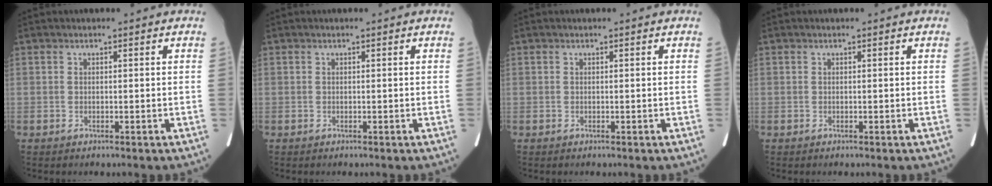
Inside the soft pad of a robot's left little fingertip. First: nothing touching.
{"total": 0.0}
{"total": 0.0}
{"total": 0.0}